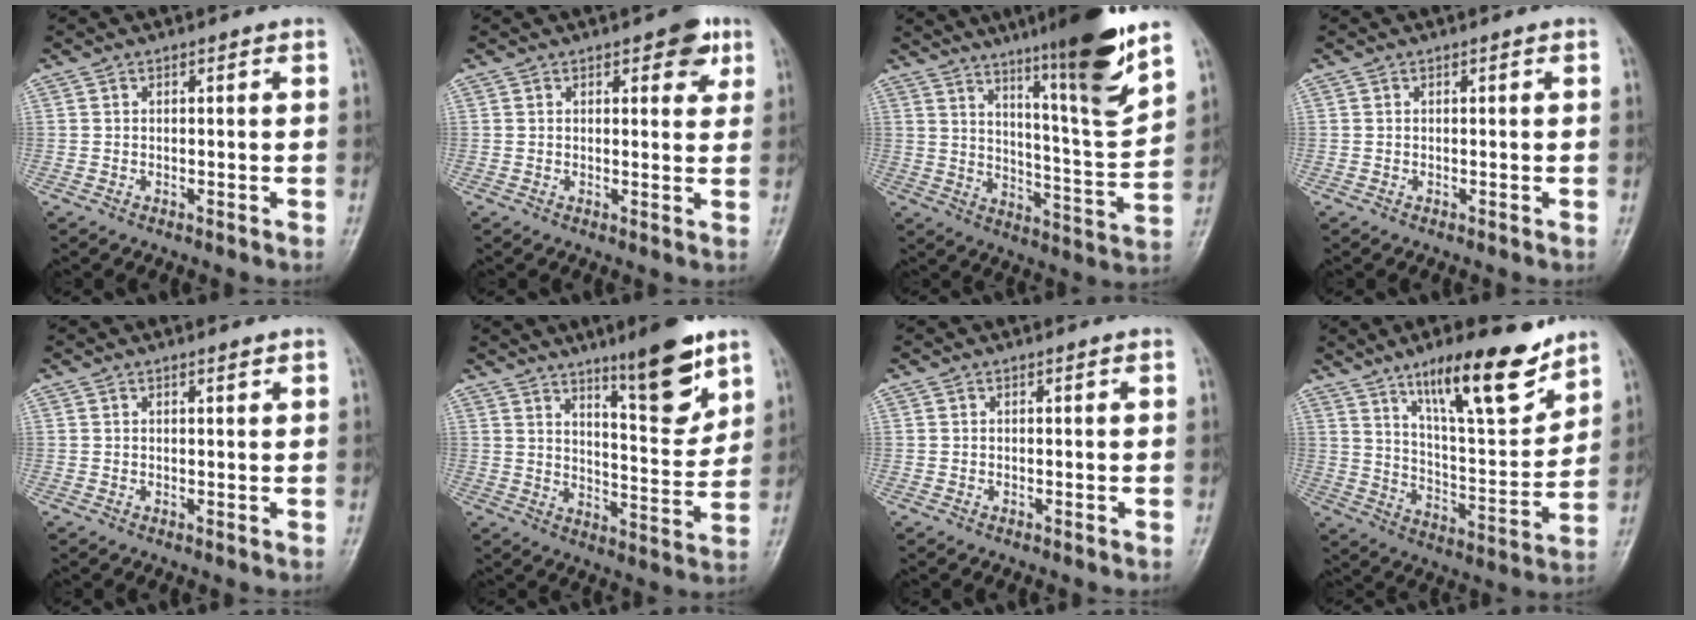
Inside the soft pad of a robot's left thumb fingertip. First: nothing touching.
{"total": 5.1, "force": [2.6, 2.4, 3.7], "torque": [-0.024, -0.008, 0.025]}
{"total": 17.9, "force": [11.8, 1.0, 13.3], "torque": [-0.183, -0.069, 0.186]}
{"total": 0.0}
{"total": 0.8, "force": [0.6, 0.1, 0.5], "torque": [-0.007, -0.003, 0.010]}
{"total": 12.6, "force": [8.3, 2.7, 9.2], "torque": [-0.116, -0.062, 0.132]}
{"total": 0.0}
{"total": 17.9, "force": [12.0, 4.7, 12.4], "torque": [-0.165, -0.074, 0.203]}